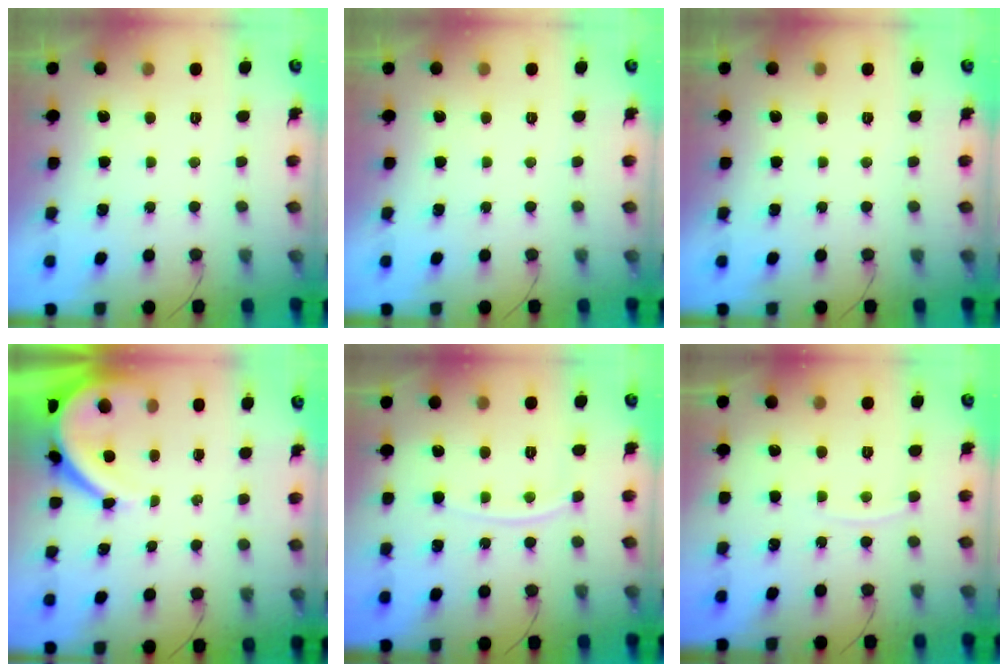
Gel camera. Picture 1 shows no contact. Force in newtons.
{"total": 0.0}
{"total": 0.0}
{"total": 8.5, "press": 8.5, "slide": 0.9}
{"total": 7.1, "press": 7.0, "slide": 0.9}
{"total": 3.6, "press": 3.6, "slide": 0.5}